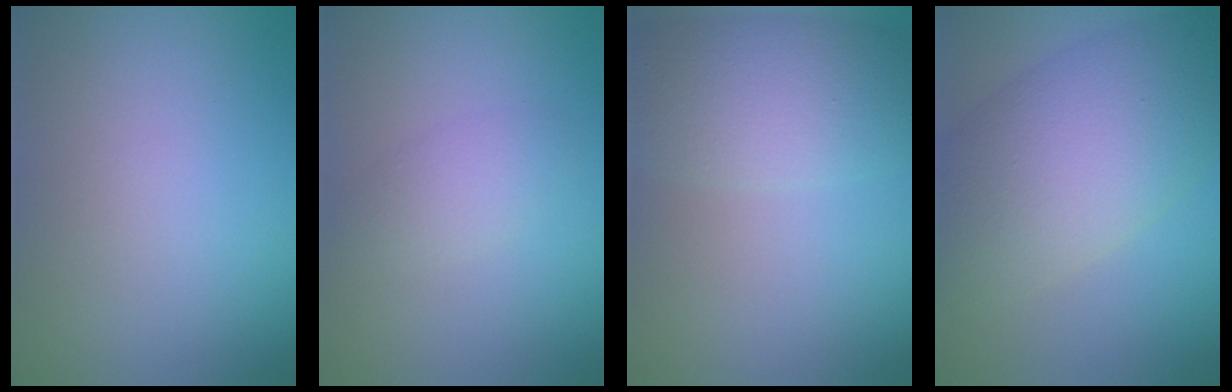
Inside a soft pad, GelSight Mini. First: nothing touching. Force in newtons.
{"total": 1.7, "press": 1.7, "slide": 0.1}
{"total": 5.6, "press": 5.6, "slide": 0.2}
{"total": 9.6, "press": 9.6, "slide": 0.7}